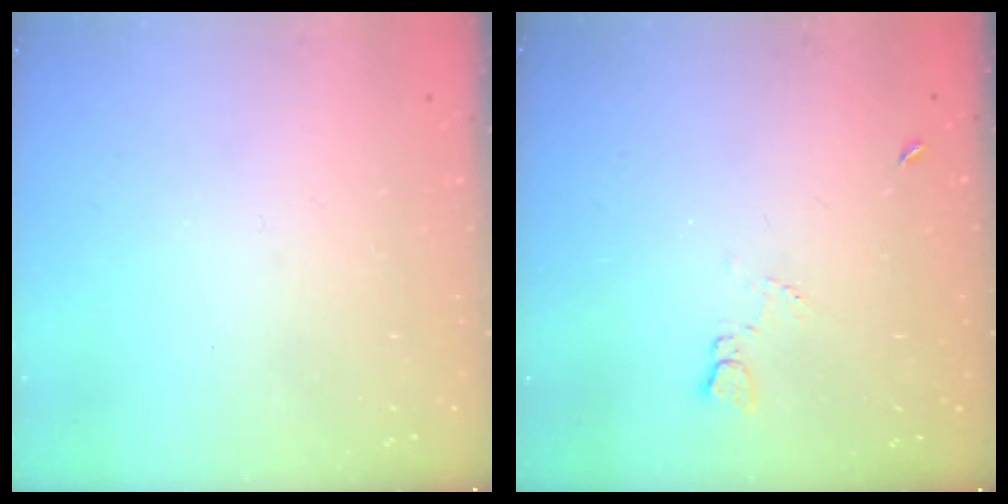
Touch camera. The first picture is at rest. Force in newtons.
{"total": 3.6, "press": 3.6, "slide": 0.5}